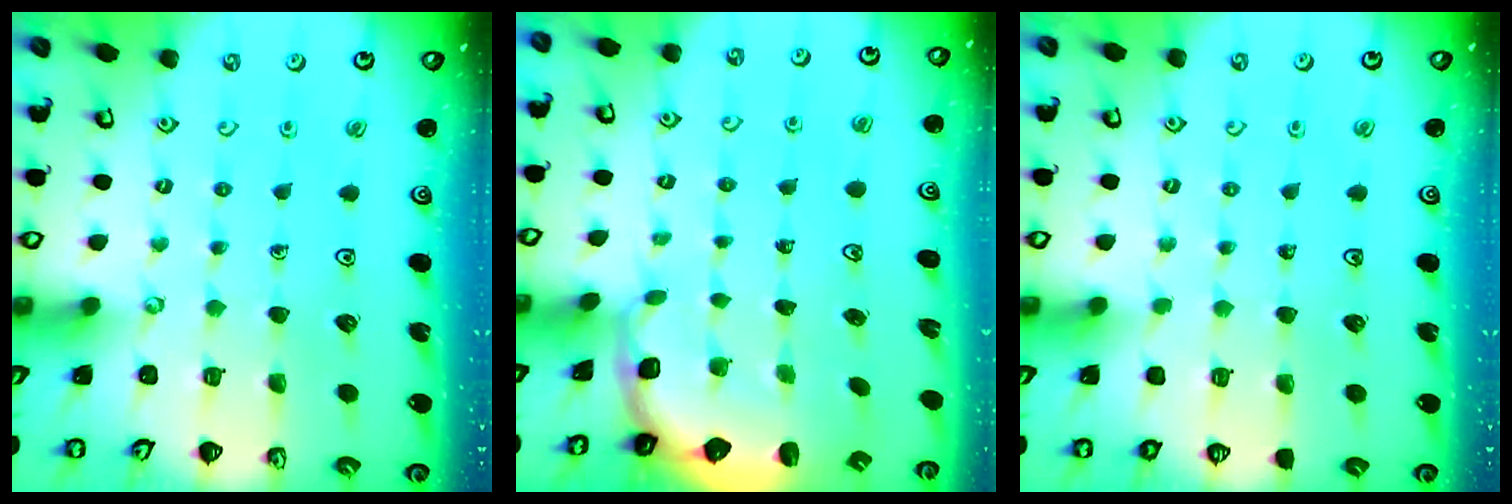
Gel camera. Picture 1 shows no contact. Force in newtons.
{"total": 2.6, "press": 2.0, "slide": 1.7}
{"total": 0.0}